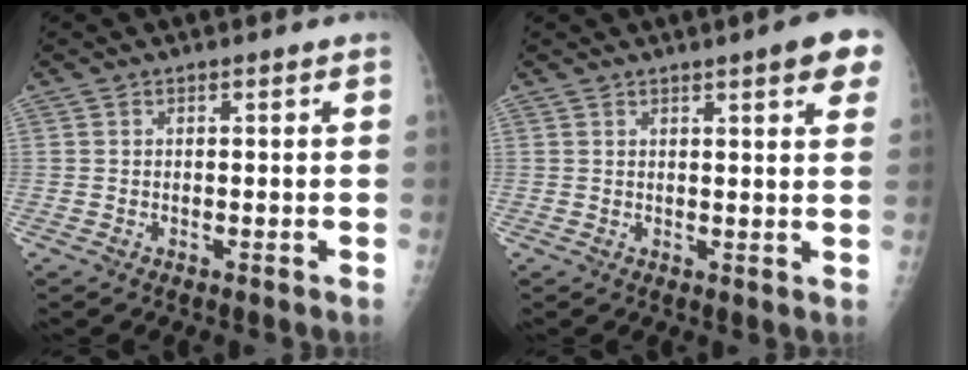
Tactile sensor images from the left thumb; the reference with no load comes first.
{"total": 7.1, "force": [3.8, 1.2, 5.8], "torque": [-0.055, -0.007, 0.043]}